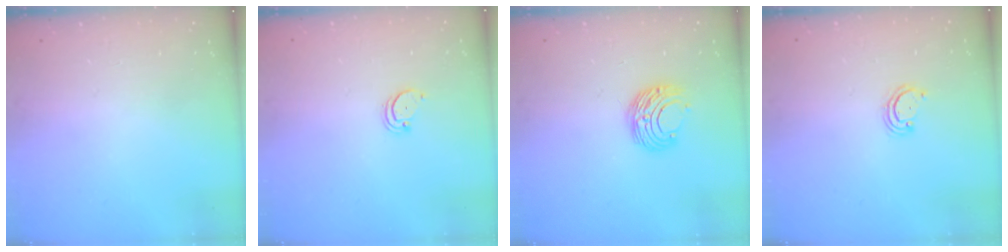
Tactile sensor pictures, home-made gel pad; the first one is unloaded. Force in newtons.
{"total": 1.4, "press": 1.3, "slide": 0.1}
{"total": 9.0, "press": 9.0, "slide": 0.4}
{"total": 3.3, "press": 3.2, "slide": 0.4}